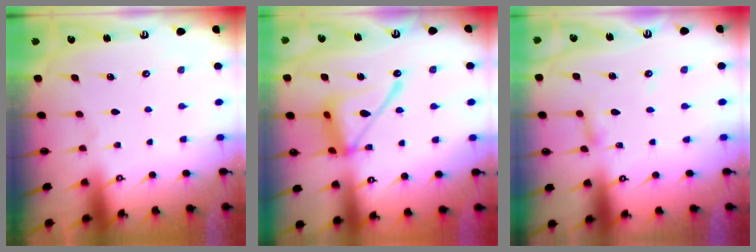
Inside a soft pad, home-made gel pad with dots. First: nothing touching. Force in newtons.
{"total": 15.4, "press": 15.3, "slide": 1.4}
{"total": 2.8, "press": 2.8, "slide": 0.3}